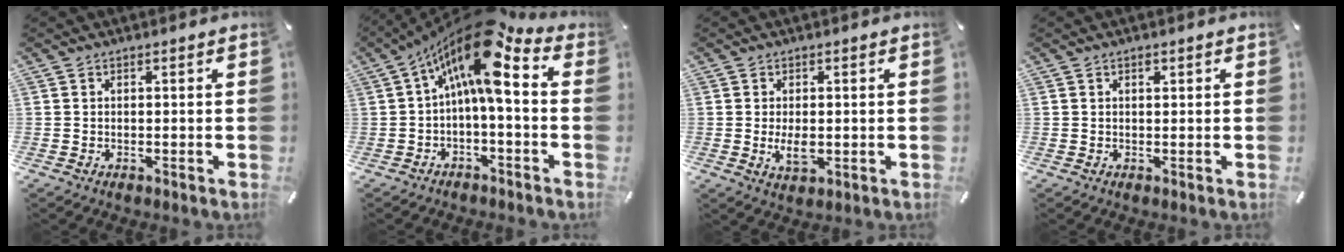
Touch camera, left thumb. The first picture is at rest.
{"total": 14.4, "force": [5.1, 5.0, 12.4], "torque": [-0.221, -0.032, 0.079]}
{"total": 4.1, "force": [-0.2, 2.3, 3.5], "torque": [-0.071, -0.006, -0.007]}
{"total": 0.9, "force": [0.5, 0.5, 0.6], "torque": [-0.013, 0.001, 0.008]}